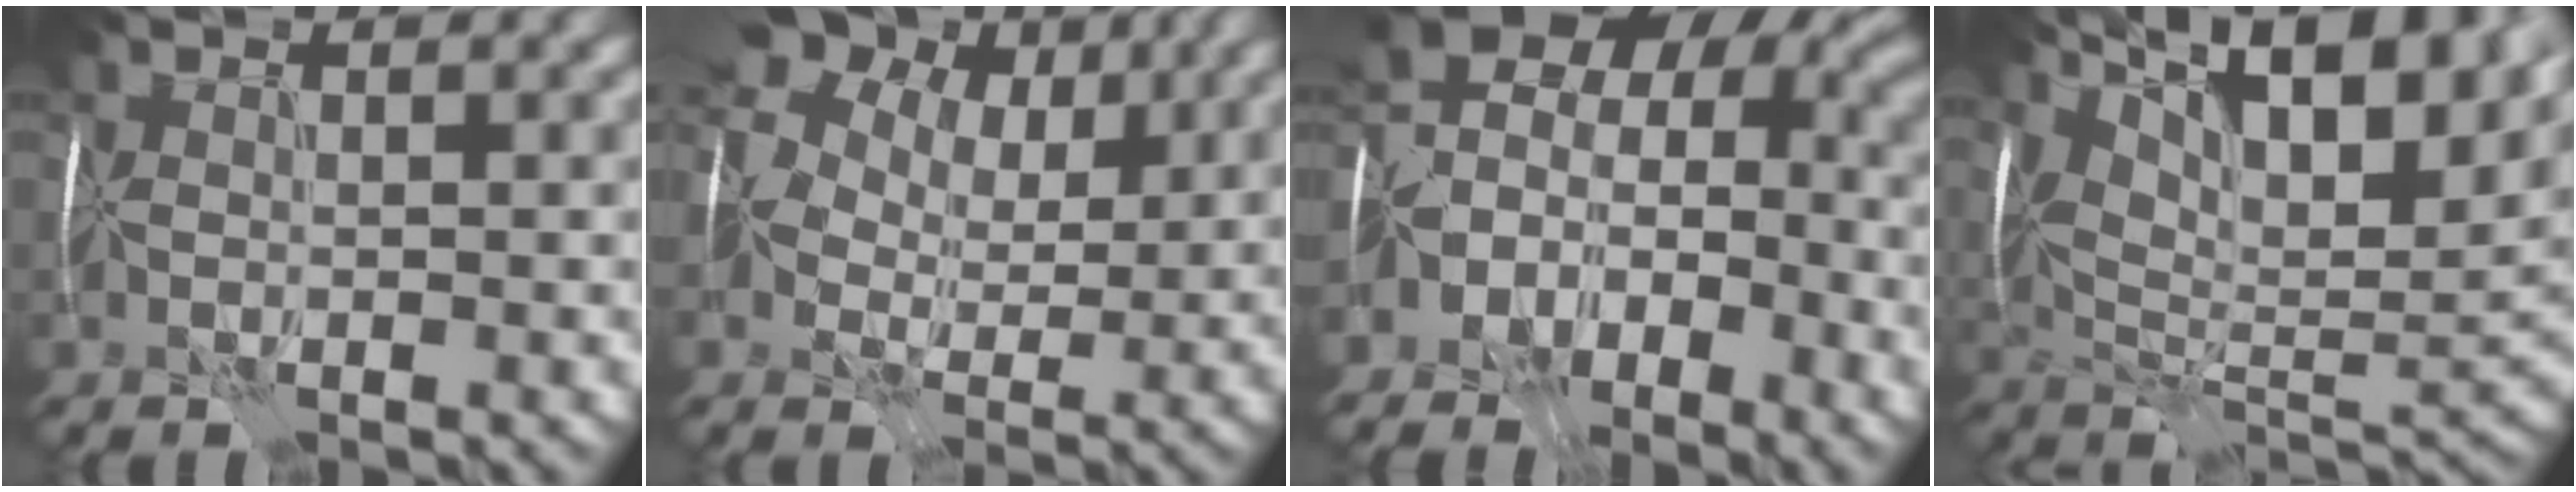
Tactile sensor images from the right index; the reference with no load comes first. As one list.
[{"total": 10.0, "force": [5.6, 5.6, 6.1], "torque": [-0.131, 0.027, 0.095]}, {"total": 5.8, "force": [-2.7, 4.4, 2.6], "torque": [-0.053, 0.005, -0.050]}, {"total": 16.6, "force": [9.0, 6.6, 12.4], "torque": [-0.211, 0.043, 0.147]}]